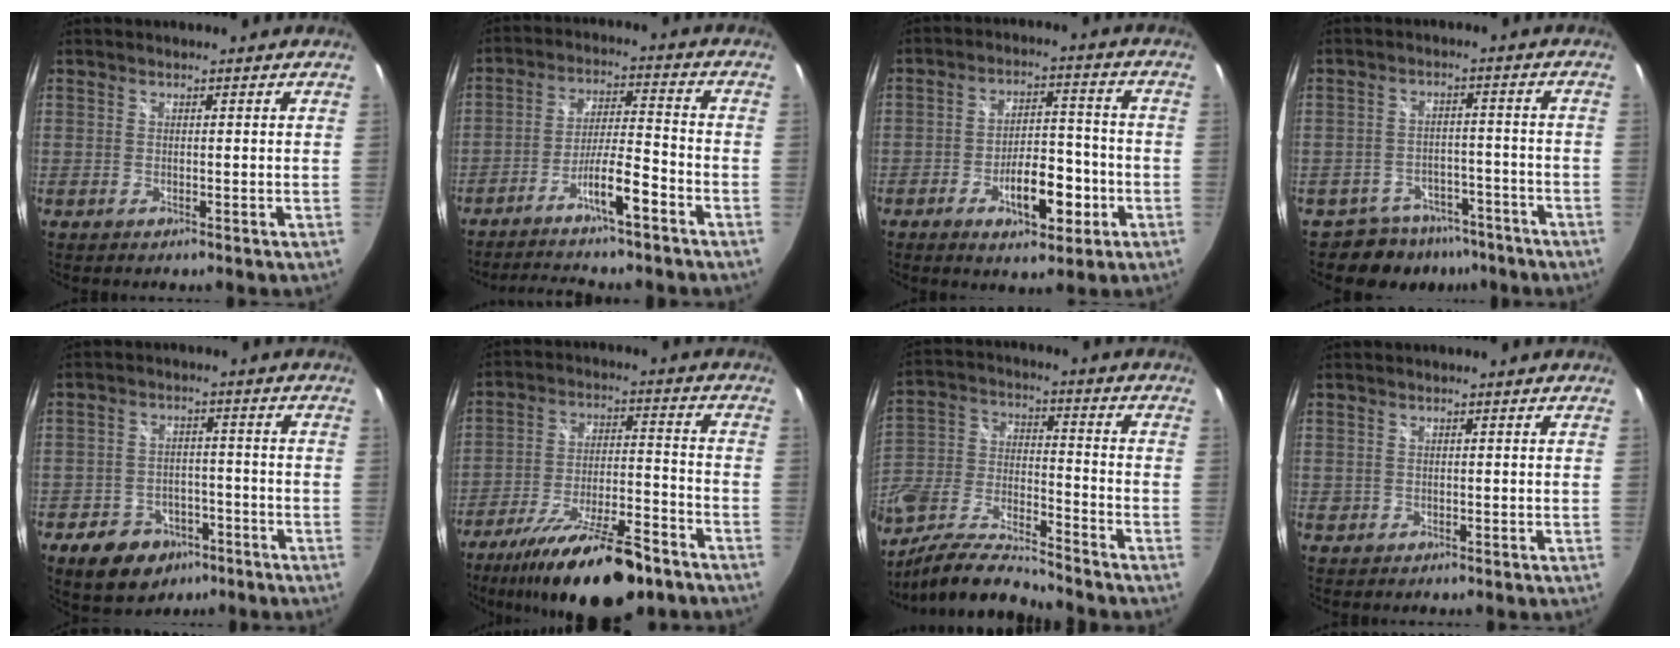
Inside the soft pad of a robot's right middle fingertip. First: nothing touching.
{"total": 10.1, "force": [-7.8, 0.3, 6.4], "torque": [-0.132, 0.007, -0.131]}
{"total": 9.9, "force": [-4.3, 4.3, 7.8], "torque": [-0.136, 0.014, -0.056]}
{"total": 8.4, "force": [-6.7, 4.8, 1.6], "torque": [-0.035, 0.015, -0.091]}
{"total": 10.4, "force": [-6.3, 7.2, 4.2], "torque": [-0.103, 0.016, -0.078]}
{"total": 20.2, "force": [-15.0, 5.3, 12.5], "torque": [-0.224, -0.028, -0.234]}
{"total": 15.3, "force": [-11.3, 4.7, 9.1], "torque": [-0.197, -0.024, -0.216]}
{"total": 1.3, "force": [-0.1, 1.3, 0.3], "torque": [-0.003, -0.002, -0.003]}